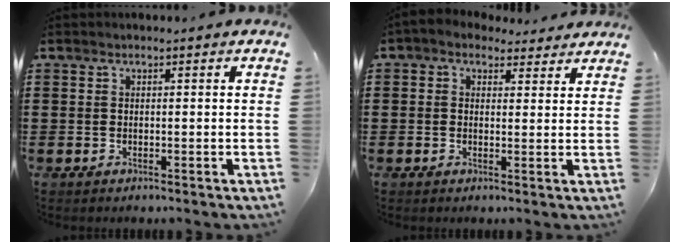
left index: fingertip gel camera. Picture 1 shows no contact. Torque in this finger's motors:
{"motor_torque": [1.53, -0.62, 0.11, -0.04]}